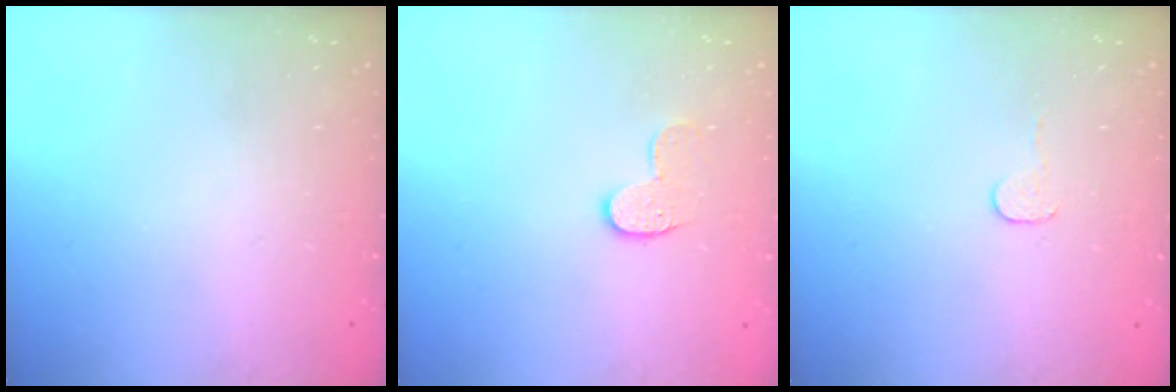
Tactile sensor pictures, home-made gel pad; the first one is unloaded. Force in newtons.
{"total": 8.1, "press": 8.1, "slide": 0.4}
{"total": 3.0, "press": 3.0, "slide": 0.3}